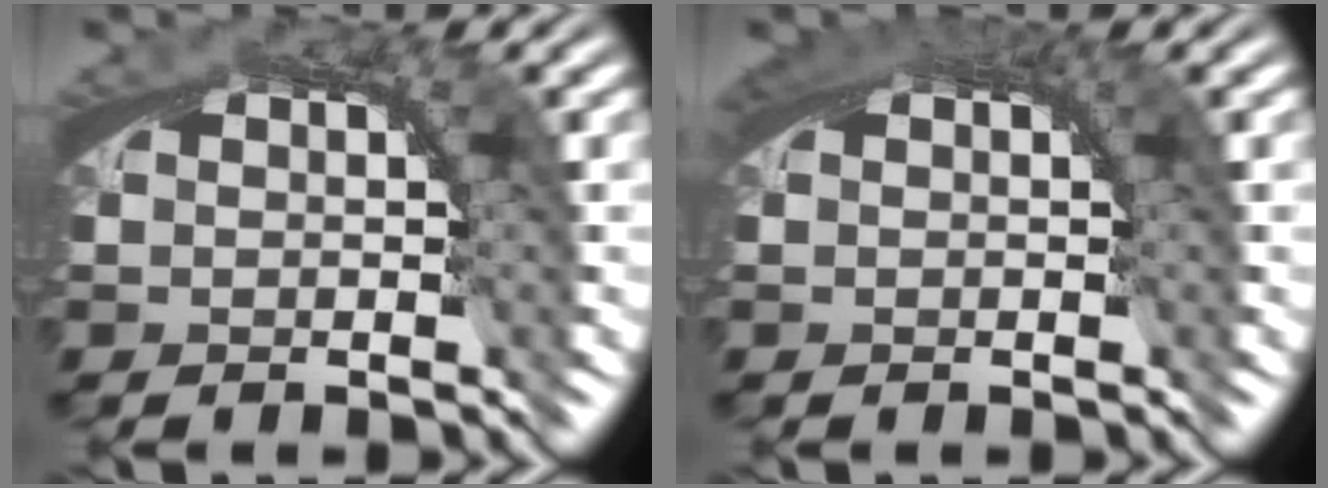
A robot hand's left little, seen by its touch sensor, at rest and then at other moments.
{"total": 0.8, "force": [0.3, 0.5, 0.5], "torque": [-0.008, -0.005, 0.005]}